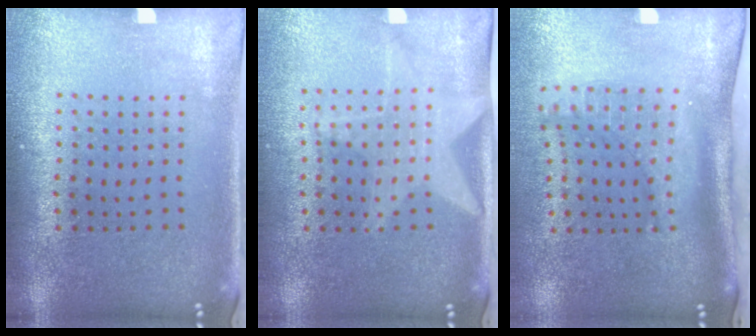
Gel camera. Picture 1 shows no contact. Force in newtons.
{"total": 1.4, "press": 1.4, "slide": 0.2}
{"total": 2.3, "press": 1.6, "slide": 1.6}